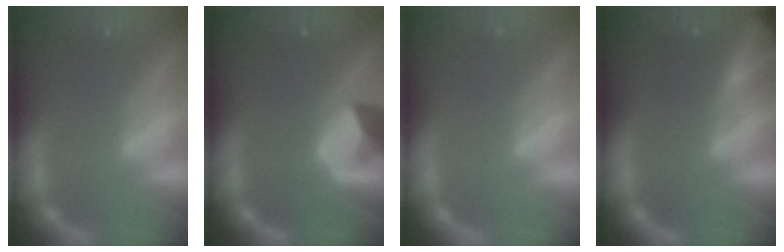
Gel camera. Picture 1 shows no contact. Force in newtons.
{"total": 4.4}
{"total": 0.0}
{"total": 6.9}